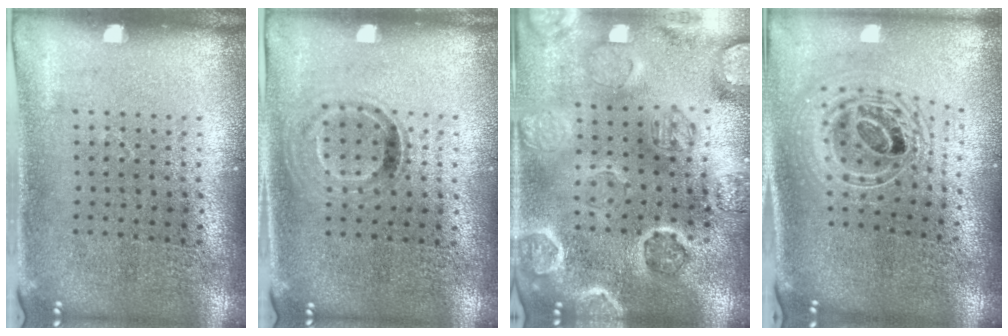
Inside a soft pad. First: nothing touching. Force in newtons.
{"total": 1.0, "press": 0.8, "slide": 0.6}
{"total": 2.7, "press": 2.7, "slide": 0.2}
{"total": 2.4, "press": 1.8, "slide": 1.6}